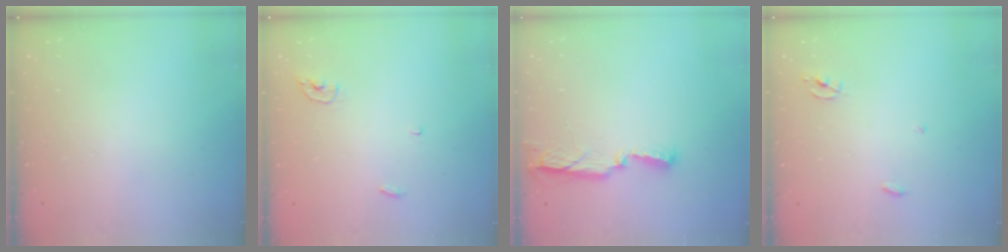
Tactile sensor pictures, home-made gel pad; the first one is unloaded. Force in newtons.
{"total": 3.7, "press": 3.6, "slide": 0.3}
{"total": 6.6, "press": 6.5, "slide": 1.1}
{"total": 2.3, "press": 2.3, "slide": 0.1}